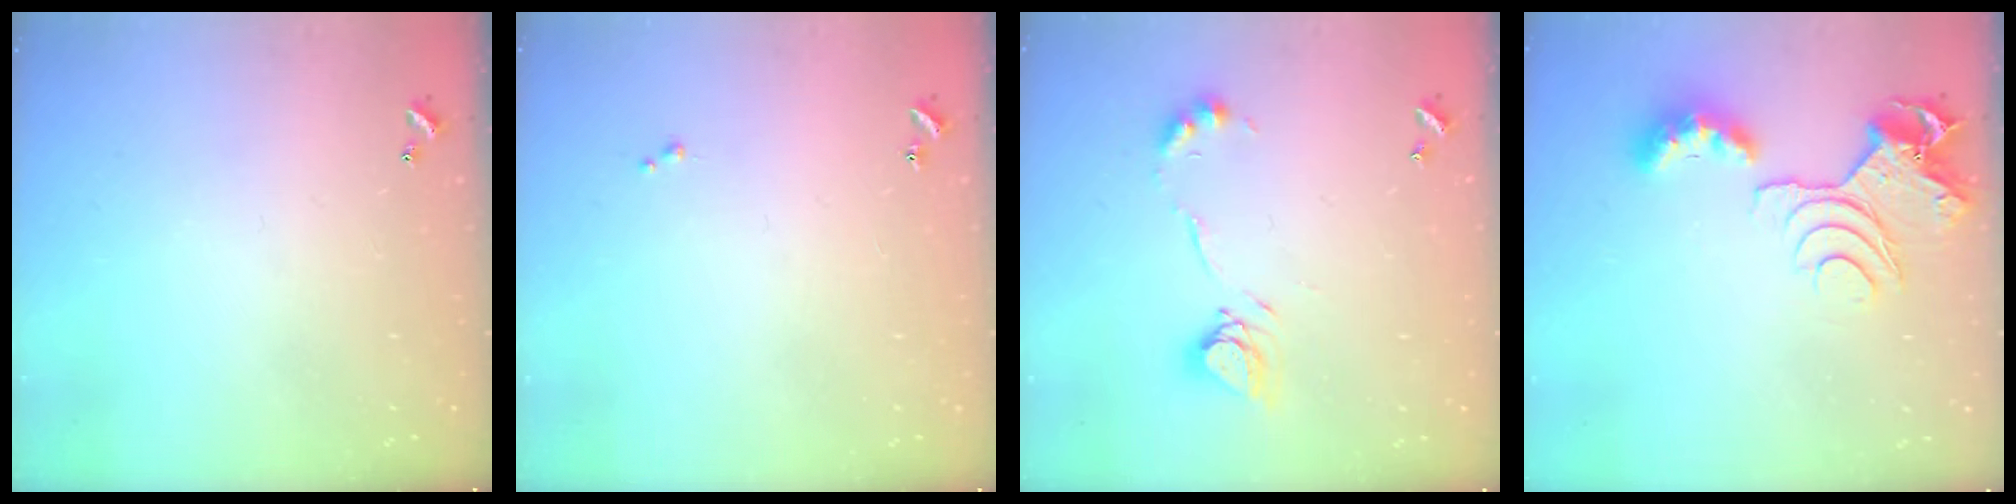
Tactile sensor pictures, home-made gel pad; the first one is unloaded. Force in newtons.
{"total": 0.0}
{"total": 12.5, "press": 12.5, "slide": 1.1}
{"total": 10.0, "press": 9.9, "slide": 1.2}